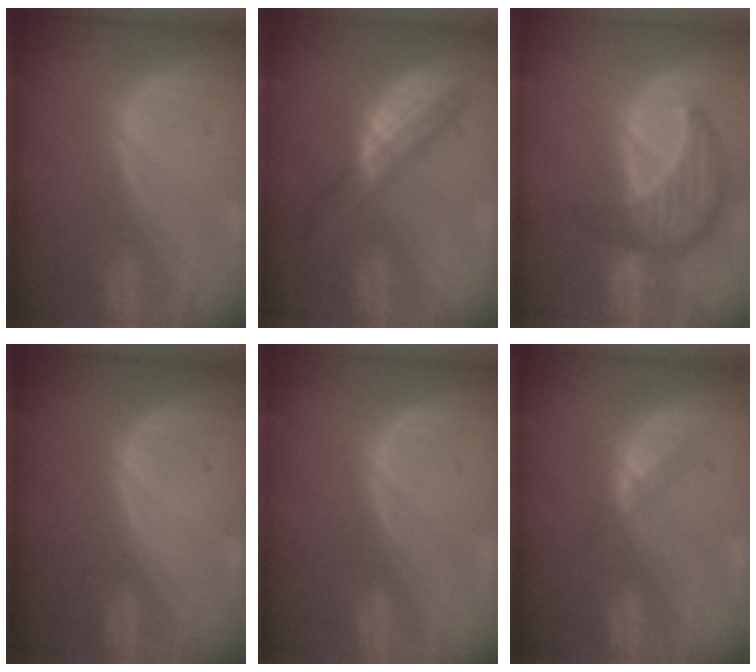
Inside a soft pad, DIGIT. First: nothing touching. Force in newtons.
{"total": 5.8, "press": 5.8, "slide": 0.1}
{"total": 8.6, "press": 7.8, "slide": 3.6}
{"total": 0.0}
{"total": 0.0}
{"total": 1.8, "press": 1.8, "slide": 0.2}